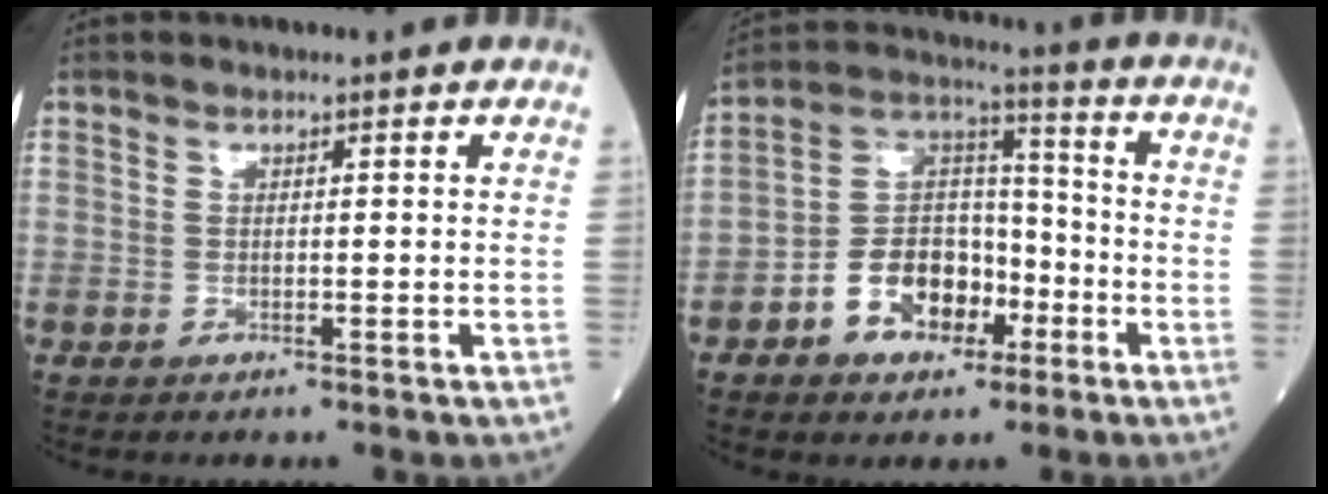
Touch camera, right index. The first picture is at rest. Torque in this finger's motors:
{"motor_torque": [0.65, -0.10, 0.32, 0.06]}